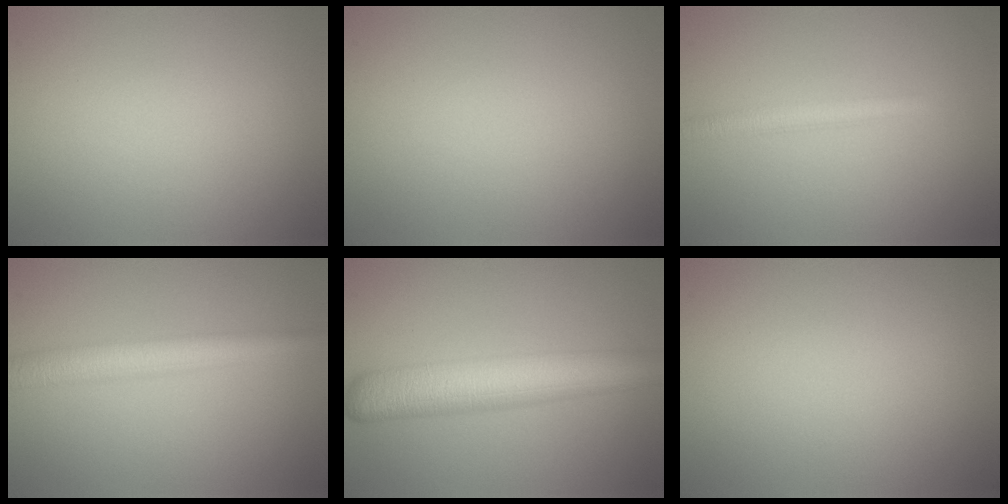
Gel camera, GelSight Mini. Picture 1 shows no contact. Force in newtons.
{"total": 0.0}
{"total": 2.1, "press": 2.1, "slide": 0.2}
{"total": 4.5, "press": 4.5, "slide": 0.0}
{"total": 7.9, "press": 7.9, "slide": 0.2}
{"total": 0.0}